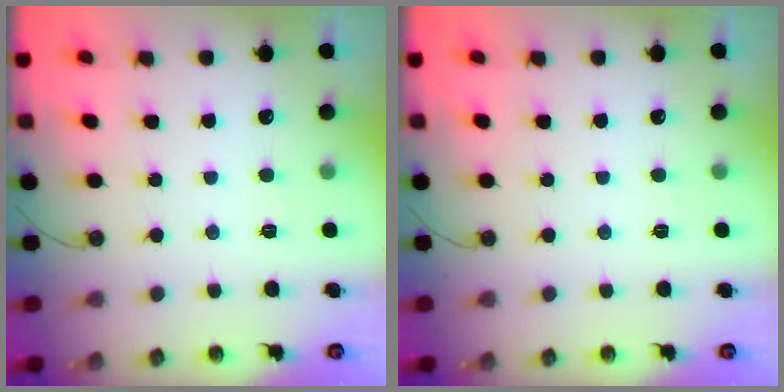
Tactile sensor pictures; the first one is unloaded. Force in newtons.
{"total": 0.0}